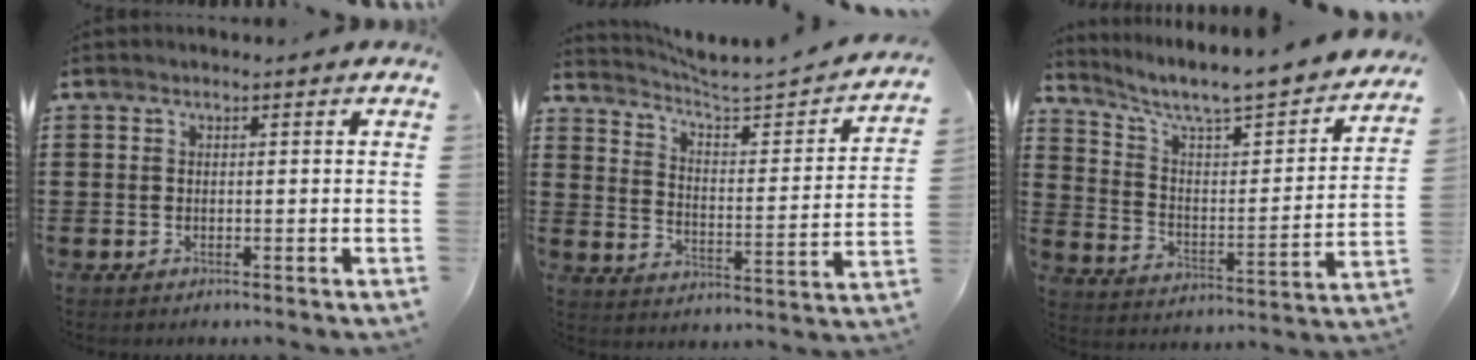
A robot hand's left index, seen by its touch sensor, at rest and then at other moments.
{"total": 3.3, "force": [3.1, 0.0, 1.2], "torque": [-0.046, -0.035, 0.040]}
{"total": 6.4, "force": [5.5, 0.8, 3.0], "torque": [-0.079, -0.053, 0.086]}